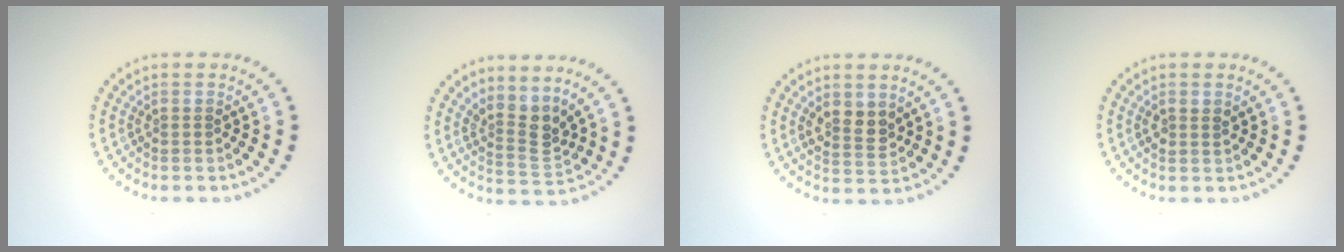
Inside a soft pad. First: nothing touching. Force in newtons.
{"total": 3.0, "press": 2.1, "slide": 2.1}
{"total": 2.4, "press": 2.3, "slide": 0.8}
{"total": 1.1, "press": 1.0, "slide": 0.4}